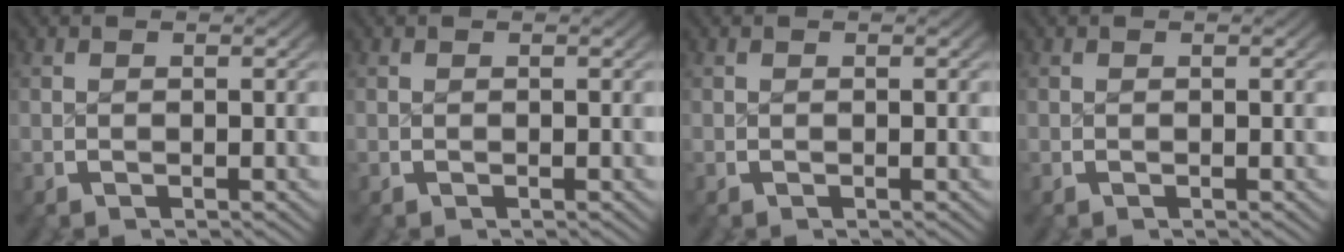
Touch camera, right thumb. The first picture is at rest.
{"total": 0.0}
{"total": 0.0}
{"total": 0.0}